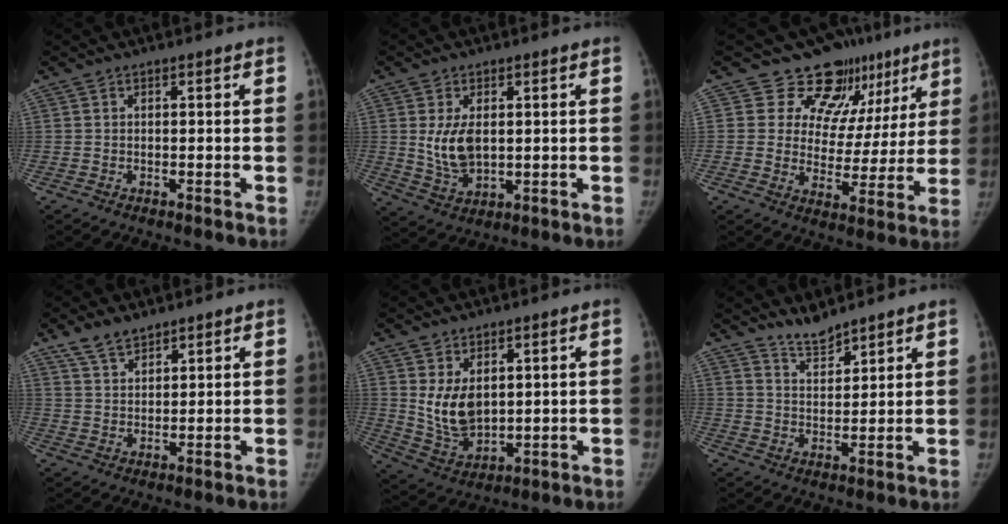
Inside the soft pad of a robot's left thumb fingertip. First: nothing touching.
{"total": 7.5, "force": [1.0, 4.4, 5.9], "torque": [-0.103, -0.013, 0.031]}
{"total": 14.4, "force": [9.8, 9.4, 4.7], "torque": [-0.007, -0.044, 0.123]}
{"total": 5.5, "force": [4.3, 2.5, 2.3], "torque": [-0.031, -0.020, 0.087]}
{"total": 9.1, "force": [2.3, 5.9, 6.6], "torque": [-0.102, -0.023, 0.066]}
{"total": 5.0, "force": [4.6, 1.2, 1.3], "torque": [-0.011, -0.039, 0.090]}